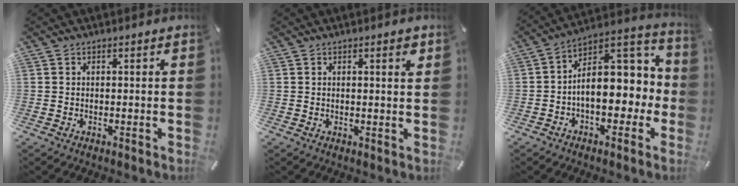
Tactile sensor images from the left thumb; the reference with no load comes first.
{"total": 1.8, "force": [1.0, 0.3, 1.5], "torque": [-0.023, 0.000, 0.014]}
{"total": 14.4, "force": [0.4, 9.9, 10.5], "torque": [-0.119, -0.017, 0.010]}